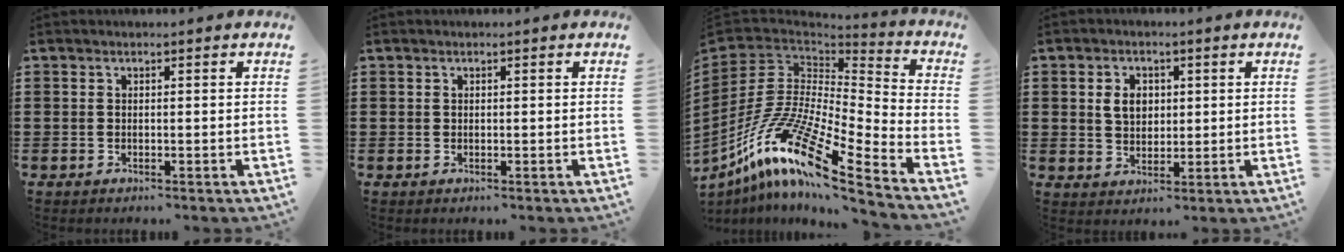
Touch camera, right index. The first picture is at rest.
{"total": 0.5, "force": [0.2, 0.5, 0.0], "torque": [-0.001, 0.004, 0.004]}
{"total": 16.7, "force": [-10.4, 4.5, 12.2], "torque": [-0.280, 0.002, -0.207]}
{"total": 4.0, "force": [0.9, 3.0, 2.5], "torque": [-0.058, 0.013, 0.015]}